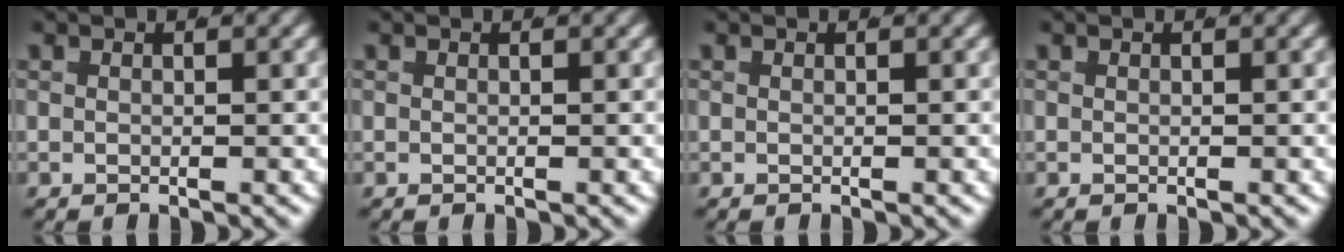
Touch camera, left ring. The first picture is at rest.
{"total": 0.0}
{"total": 0.0}
{"total": 0.0}